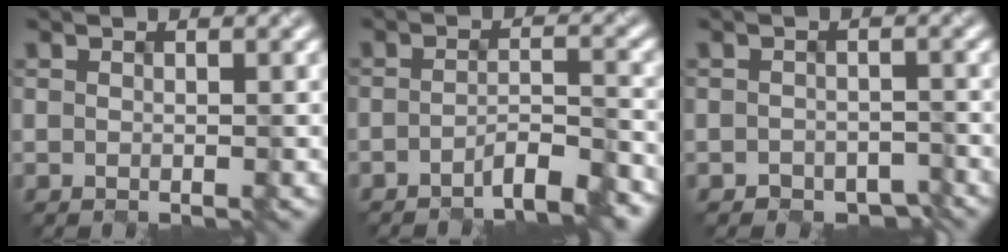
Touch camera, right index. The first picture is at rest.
{"total": 4.0, "force": [-3.1, 0.8, 2.3], "torque": [-0.034, 0.004, -0.054]}
{"total": 2.5, "force": [-2.2, 1.2, 0.5], "torque": [-0.006, -0.009, -0.028]}